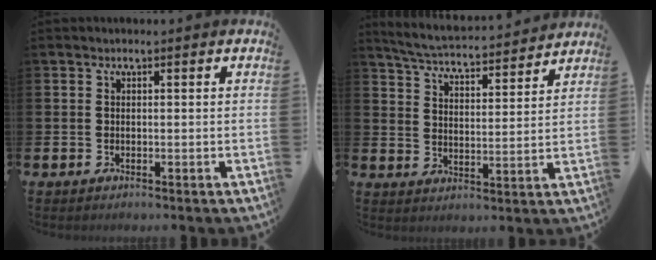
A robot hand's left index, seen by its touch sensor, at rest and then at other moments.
{"total": 5.3, "force": [5.2, 0.3, 1.0], "torque": [-0.041, -0.043, 0.087]}